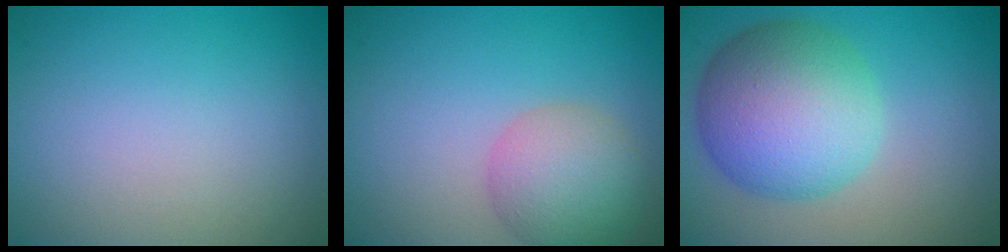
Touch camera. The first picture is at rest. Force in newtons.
{"total": 4.9, "press": 4.9, "slide": 0.1}
{"total": 9.3, "press": 9.3, "slide": 0.2}